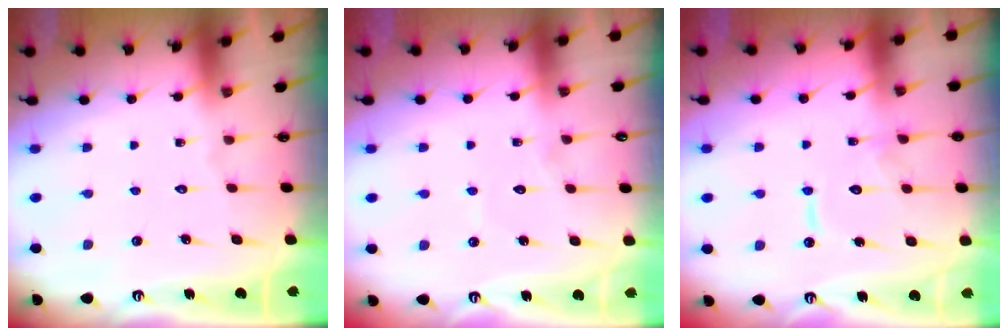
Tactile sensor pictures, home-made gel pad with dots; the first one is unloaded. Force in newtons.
{"total": 4.2, "press": 4.2, "slide": 0.2}
{"total": 10.8, "press": 10.7, "slide": 1.1}